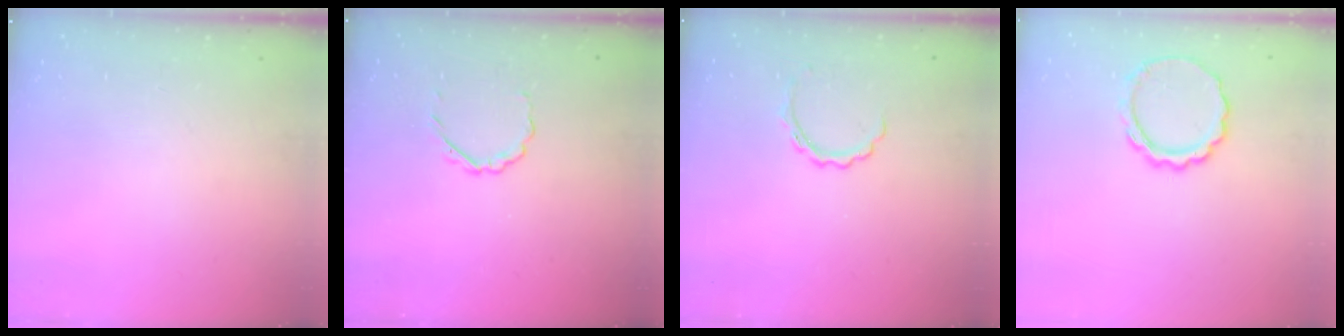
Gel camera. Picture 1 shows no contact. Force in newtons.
{"total": 2.7, "press": 2.5, "slide": 0.9}
{"total": 4.3, "press": 4.2, "slide": 0.9}
{"total": 8.2, "press": 8.1, "slide": 0.8}